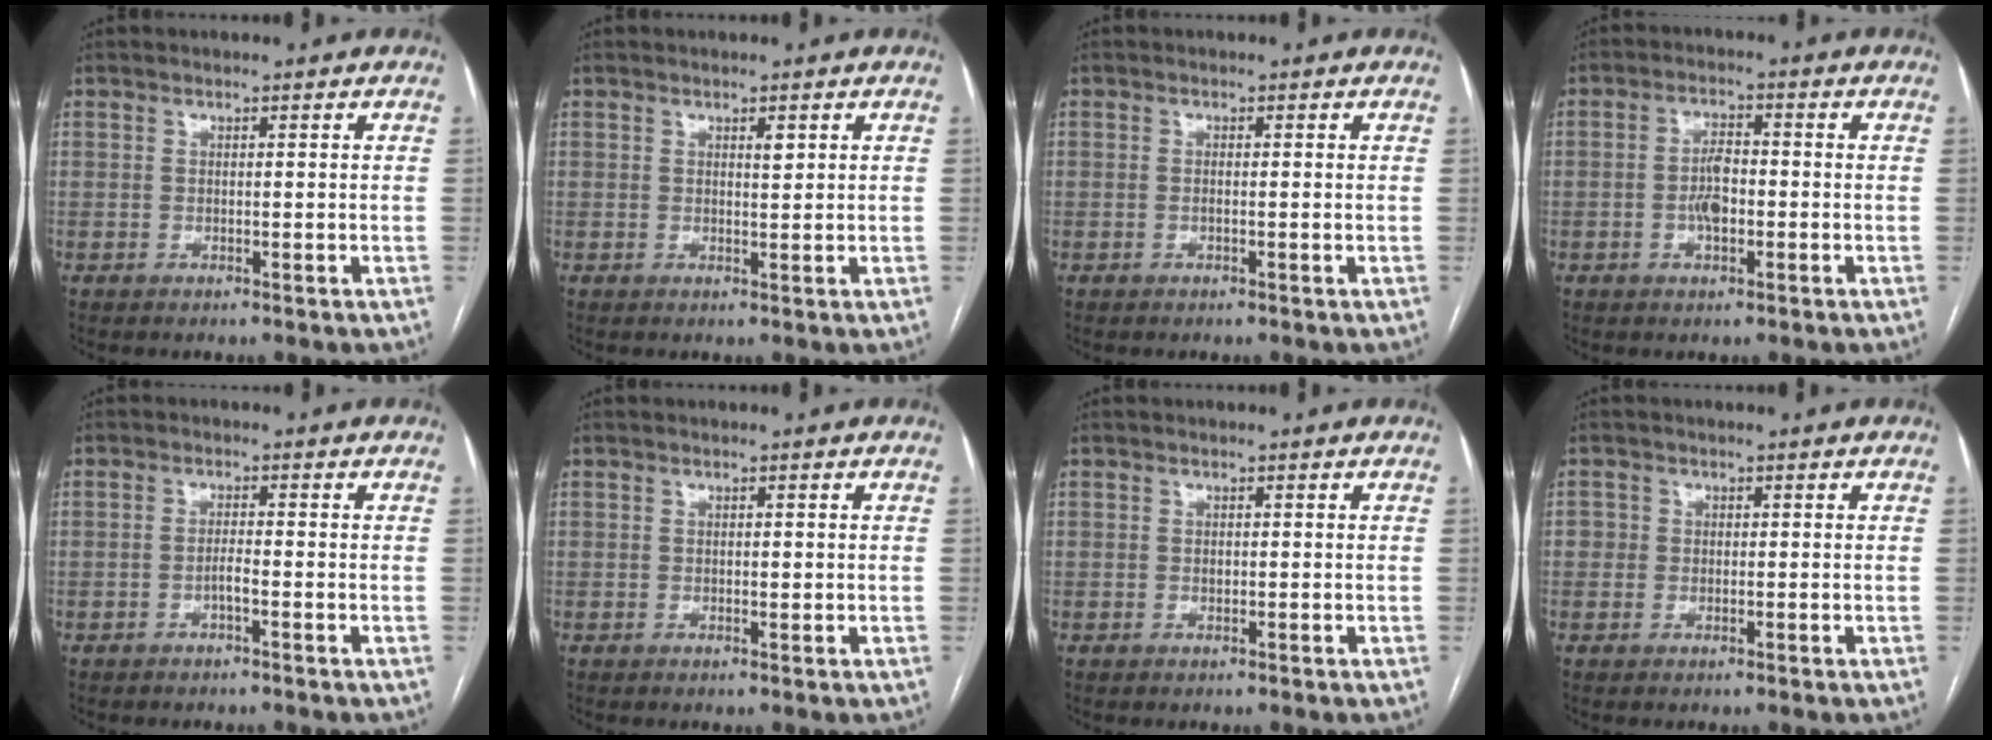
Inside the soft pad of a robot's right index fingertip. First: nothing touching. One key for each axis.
{"total": 1.3, "fx": 0.7, "fy": 0.4, "fz": 1.1, "tx": -0.018, "ty": -0.003, "tz": 0.011}
{"total": 0.8, "fx": -0.1, "fy": 0.1, "fz": 0.8, "tx": -0.019, "ty": -0.002, "tz": -0.001}
{"total": 4.3, "fx": -0.9, "fy": 1.8, "fz": 3.7, "tx": -0.074, "ty": 0.006, "tz": -0.018}
{"total": 1.5, "fx": -0.7, "fy": 0.1, "fz": 1.3, "tx": -0.024, "ty": 0.002, "tz": -0.014}
{"total": 0.8, "fx": 0.0, "fy": 0.3, "fz": 0.7, "tx": -0.011, "ty": -0.001, "tz": 0.002}
{"total": 0.5, "fx": 0.0, "fy": 0.4, "fz": 0.4, "tx": -0.006, "ty": 0.001, "tz": -0.001}
{"total": 1.7, "fx": 0.0, "fy": 1.7, "fz": 0.4, "tx": 0.003, "ty": 0.006, "tz": -0.001}